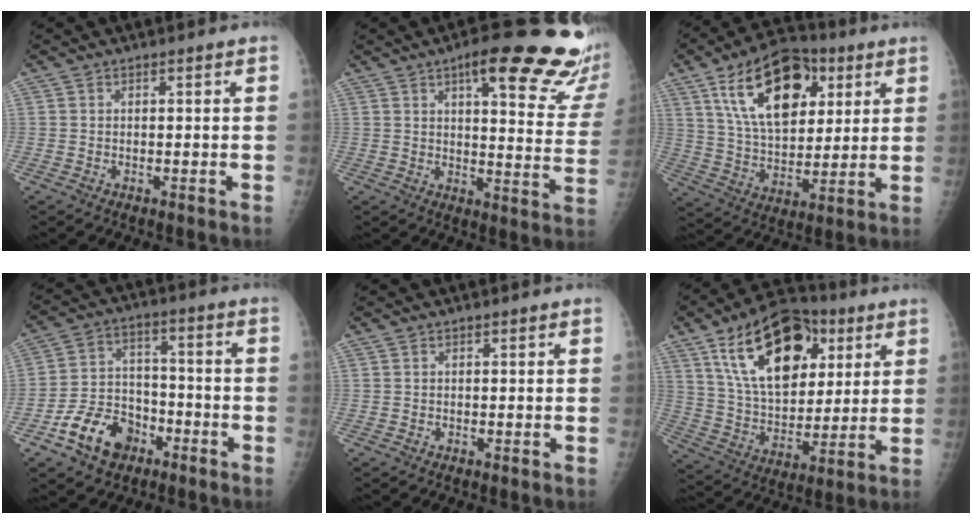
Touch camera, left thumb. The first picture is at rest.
{"total": 23.3, "force": [15.1, 5.5, 16.8], "torque": [-0.190, -0.061, 0.183]}
{"total": 20.2, "force": [8.4, 11.6, 14.3], "torque": [-0.198, -0.022, 0.144]}
{"total": 12.1, "force": [-6.7, 8.4, 5.5], "torque": [-0.065, 0.051, -0.114]}
{"total": 0.0}
{"total": 22.5, "force": [9.5, 12.8, 15.8], "torque": [-0.228, -0.025, 0.162]}